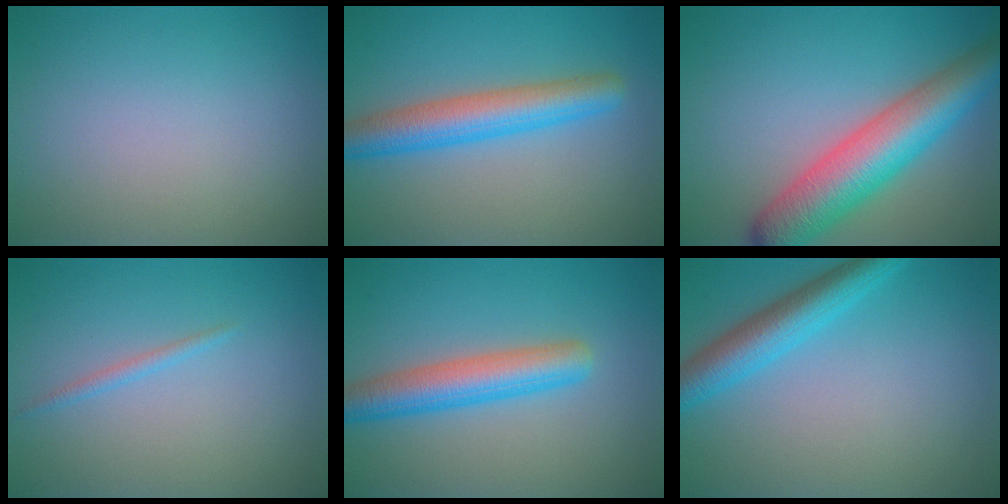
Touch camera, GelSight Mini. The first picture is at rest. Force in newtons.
{"total": 5.3, "press": 5.3, "slide": 0.1}
{"total": 8.6, "press": 8.6, "slide": 0.3}
{"total": 0.5, "press": 0.5, "slide": 0.1}
{"total": 4.9, "press": 4.9, "slide": 0.3}
{"total": 4.6, "press": 4.6, "slide": 0.1}